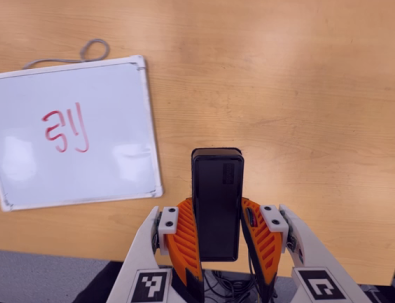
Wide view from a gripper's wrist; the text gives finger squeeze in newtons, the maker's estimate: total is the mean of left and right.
{"total": 5.1, "left": 3.7, "right": 6.5}